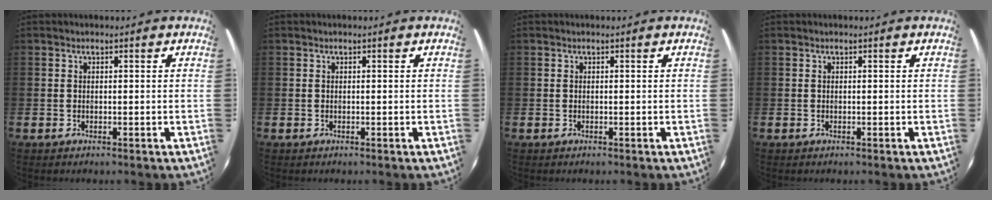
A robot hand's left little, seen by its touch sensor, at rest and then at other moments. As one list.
[{"total": 0.0}, {"total": 0.0}, {"total": 0.0}]